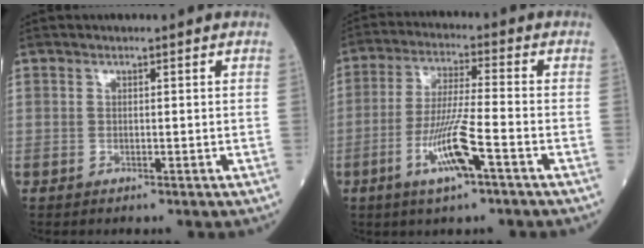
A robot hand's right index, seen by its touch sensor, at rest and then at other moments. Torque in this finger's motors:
{"motor_torque": [0.26, -0.26, 0.21, 0.18]}